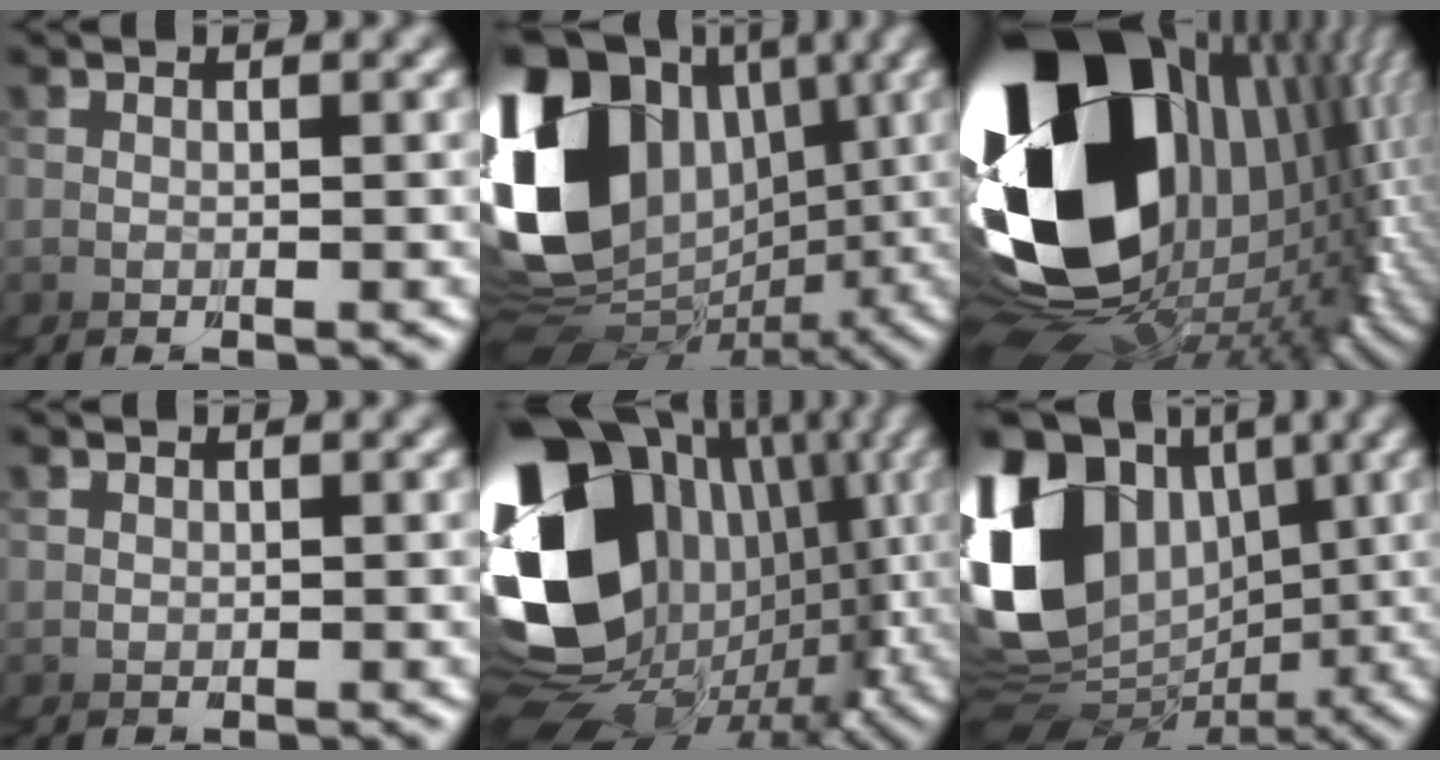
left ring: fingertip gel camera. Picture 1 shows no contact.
{"total": 16.3, "force": [0.3, 11.8, 11.3], "torque": [-0.210, 0.003, 0.000]}
{"total": 32.5, "force": [-1.0, 18.9, 26.4], "torque": [-0.386, -0.024, 0.003]}
{"total": 2.0, "force": [0.6, 1.9, -0.4], "torque": [-0.003, -0.008, 0.011]}
{"total": 23.4, "force": [-2.4, 15.3, 17.5], "torque": [-0.277, -0.031, -0.027]}
{"total": 14.0, "force": [0.5, 10.8, 9.0], "torque": [-0.179, 0.004, -0.002]}